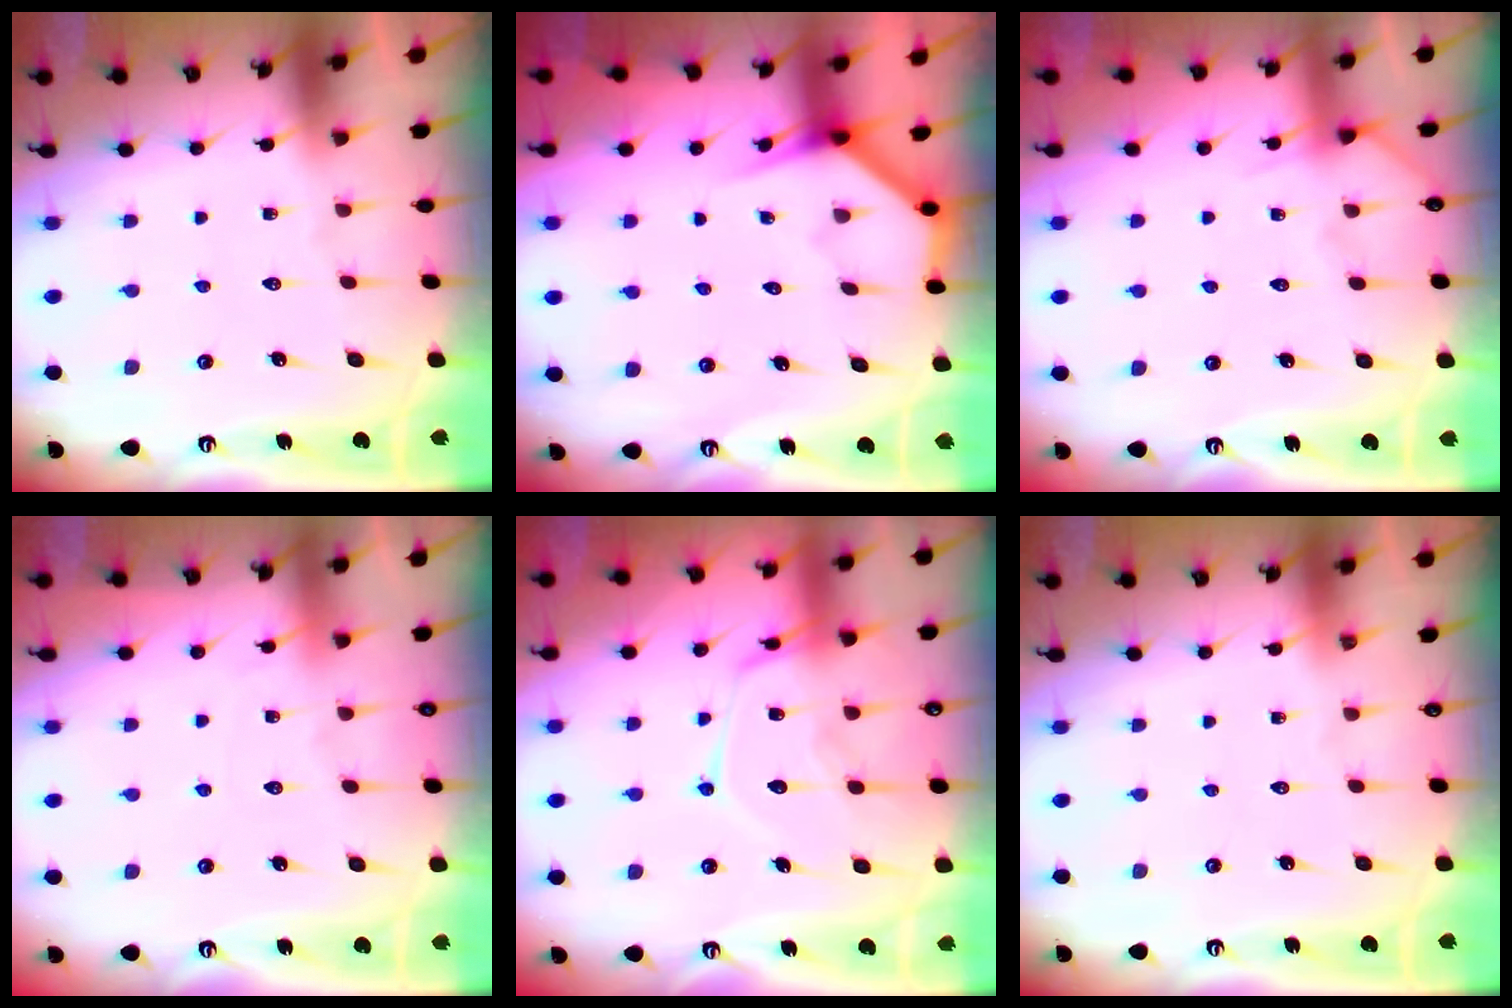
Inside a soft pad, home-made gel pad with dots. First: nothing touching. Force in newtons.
{"total": 3.9, "press": 3.9, "slide": 0.3}
{"total": 3.4, "press": 3.4, "slide": 0.4}
{"total": 5.1, "press": 5.0, "slide": 0.6}
{"total": 15.5, "press": 15.5, "slide": 1.2}
{"total": 0.0}